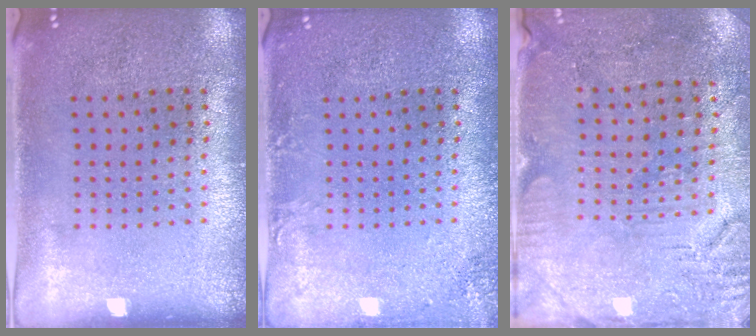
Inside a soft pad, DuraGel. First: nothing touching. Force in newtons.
{"total": 1.7, "press": 1.7, "slide": 0.3}
{"total": 3.0, "press": 2.9, "slide": 0.8}